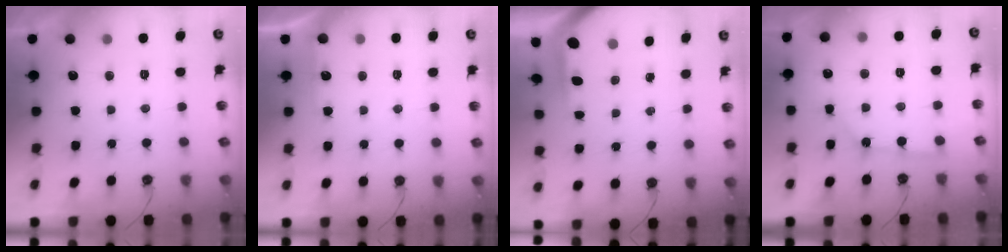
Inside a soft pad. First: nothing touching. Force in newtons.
{"total": 2.5, "press": 2.5, "slide": 0.4}
{"total": 3.8, "press": 3.8, "slide": 0.4}
{"total": 3.0, "press": 3.0, "slide": 0.2}